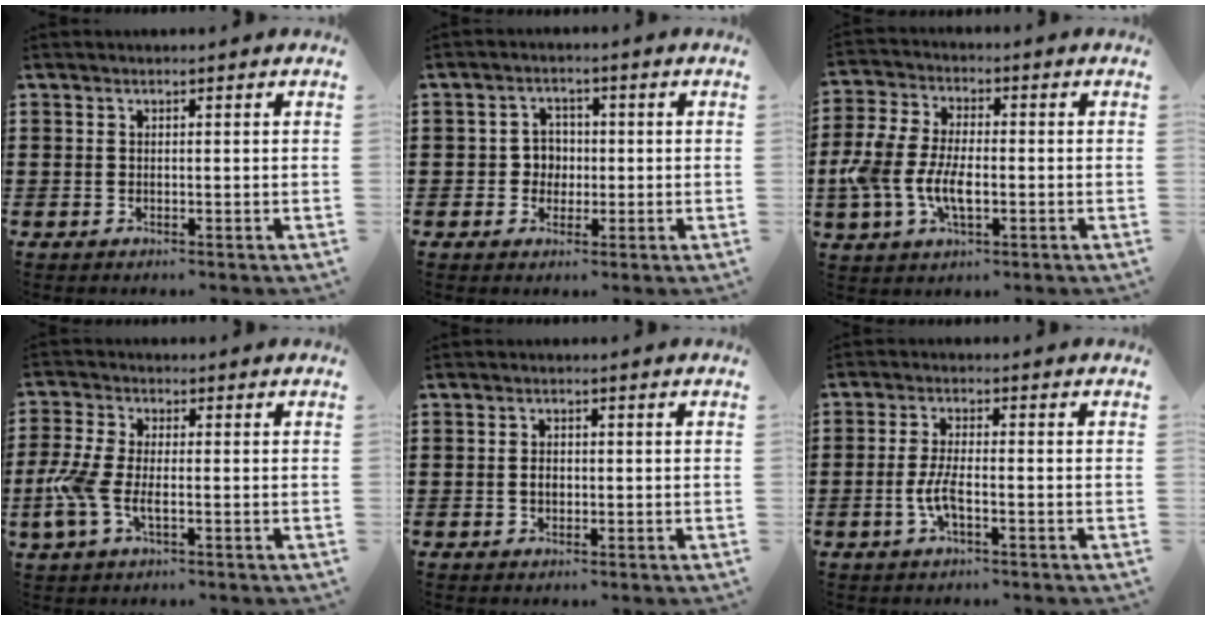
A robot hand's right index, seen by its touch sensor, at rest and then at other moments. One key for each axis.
{"total": 3.3, "fx": -0.3, "fy": 3.0, "fz": 1.2, "tx": -0.035, "ty": 0.007, "tz": -0.010}
{"total": 8.0, "fx": -2.3, "fy": 4.2, "fz": 6.4, "tx": -0.159, "ty": -0.007, "tz": -0.049}
{"total": 6.1, "fx": -1.8, "fy": 2.7, "fz": 5.2, "tx": -0.131, "ty": -0.009, "tz": -0.040}
{"total": 1.5, "fx": -0.1, "fy": 1.0, "fz": 1.2, "tx": -0.024, "ty": 0.006, "tz": -0.003}
{"total": 4.4, "fx": -1.5, "fy": 1.2, "fz": 4.0, "tx": -0.098, "ty": -0.006, "tz": -0.034}